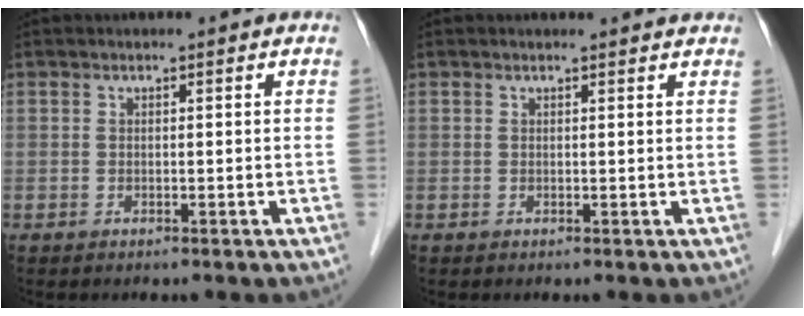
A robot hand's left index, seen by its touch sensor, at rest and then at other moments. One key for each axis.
{"total": 3.0, "fx": 2.9, "fy": 0.4, "fz": 0.6, "tx": -0.013, "ty": 0.008, "tz": 0.026}